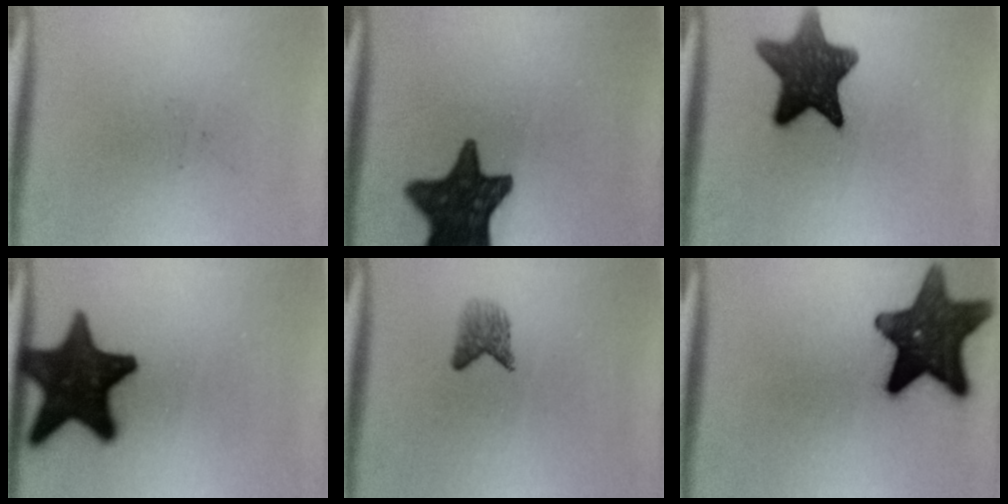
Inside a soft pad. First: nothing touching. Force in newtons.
{"total": 15.5}
{"total": 12.3}
{"total": 18.0}
{"total": 2.3}
{"total": 14.5}